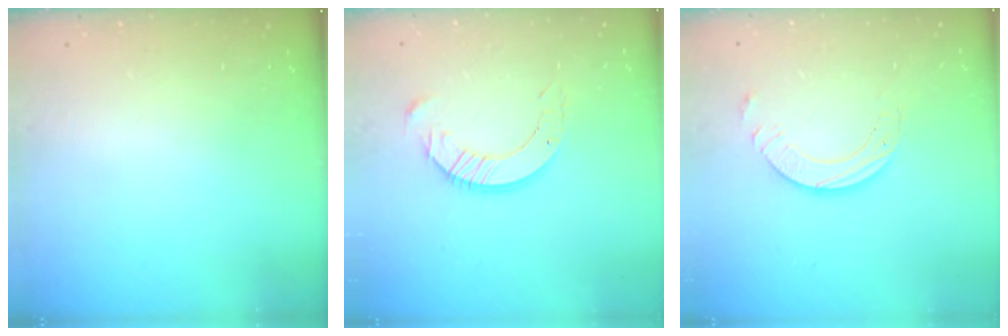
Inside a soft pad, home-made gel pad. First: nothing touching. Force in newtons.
{"total": 10.1, "press": 10.0, "slide": 1.0}
{"total": 6.9, "press": 6.9, "slide": 0.7}